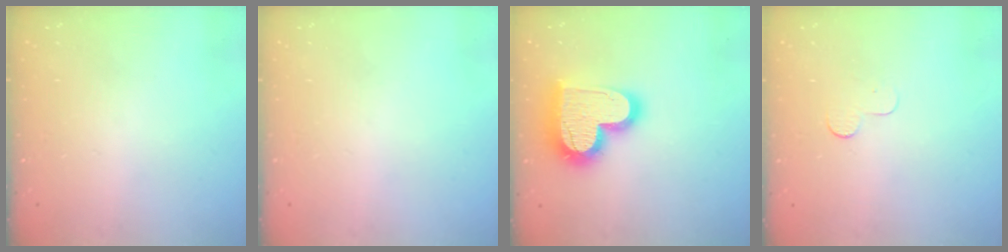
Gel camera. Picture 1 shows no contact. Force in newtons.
{"total": 0.0}
{"total": 20.0, "press": 19.9, "slide": 1.4}
{"total": 2.9, "press": 2.9, "slide": 0.3}